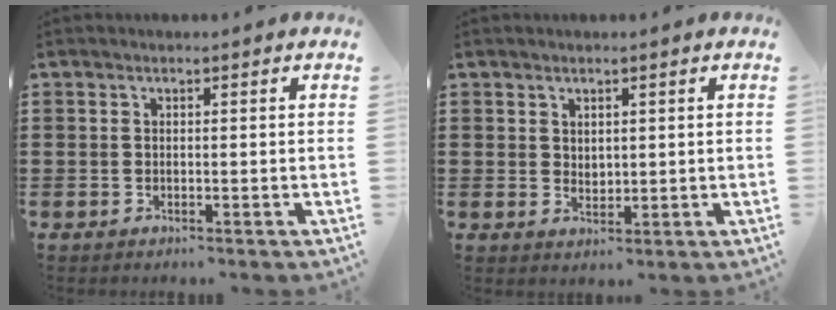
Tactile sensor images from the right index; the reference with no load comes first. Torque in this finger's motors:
{"motor_torque": [-0.16, 0.26, 0.08, -0.01]}